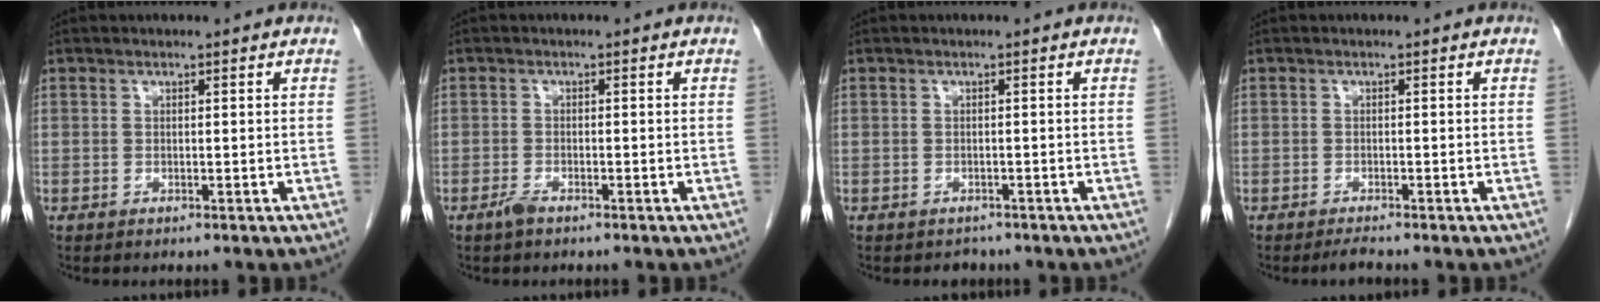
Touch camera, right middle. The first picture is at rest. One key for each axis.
{"total": 1.5, "fx": -1.1, "fy": 0.4, "fz": 0.9, "tx": -0.022, "ty": -0.001, "tz": -0.021}
{"total": 1.6, "fx": -1.4, "fy": 0.9, "fz": -0.1, "tx": -0.009, "ty": -0.001, "tz": -0.021}
{"total": 1.3, "fx": -1.2, "fy": -0.1, "fz": 0.5, "tx": -0.018, "ty": -0.007, "tz": -0.018}